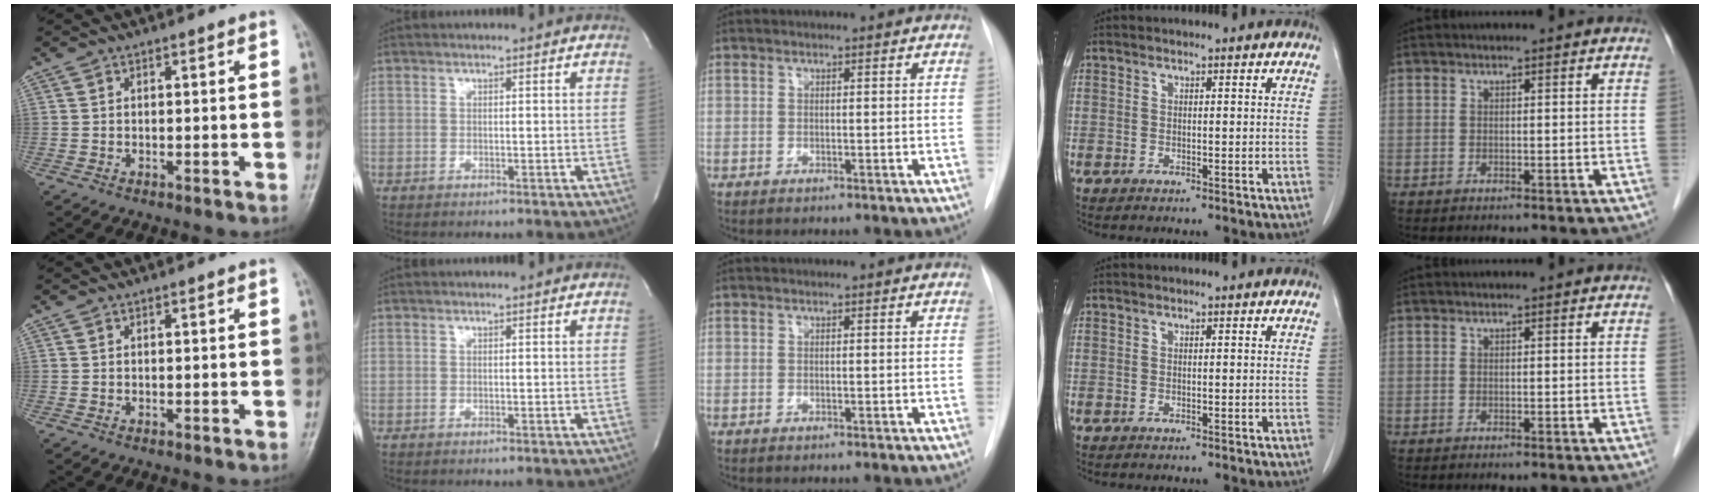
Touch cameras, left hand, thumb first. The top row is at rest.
{}